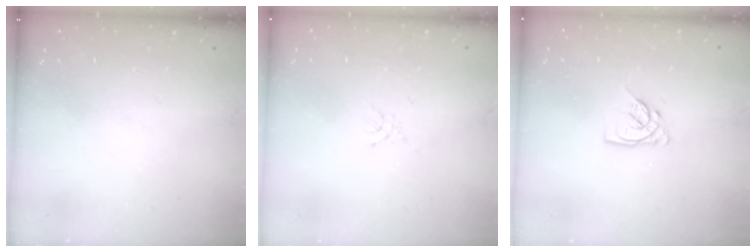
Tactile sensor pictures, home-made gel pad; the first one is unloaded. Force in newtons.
{"total": 2.3, "press": 2.2, "slide": 0.3}
{"total": 5.6, "press": 5.6, "slide": 0.5}